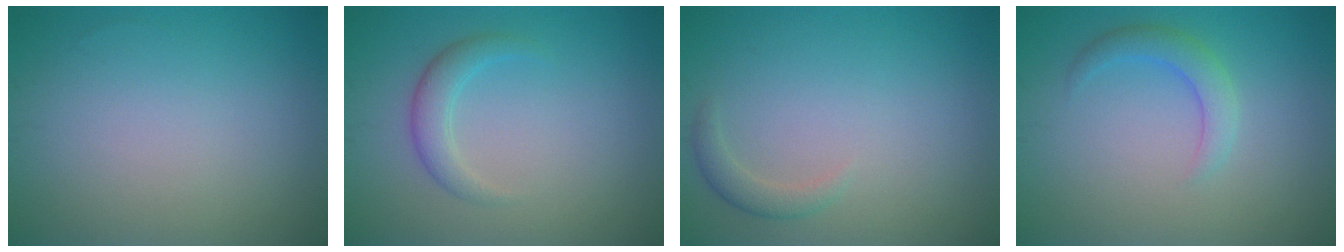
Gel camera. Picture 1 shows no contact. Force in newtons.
{"total": 2.2, "press": 2.2, "slide": 0.1}
{"total": 1.5, "press": 1.5, "slide": 0.1}
{"total": 2.3, "press": 2.3, "slide": 0.1}